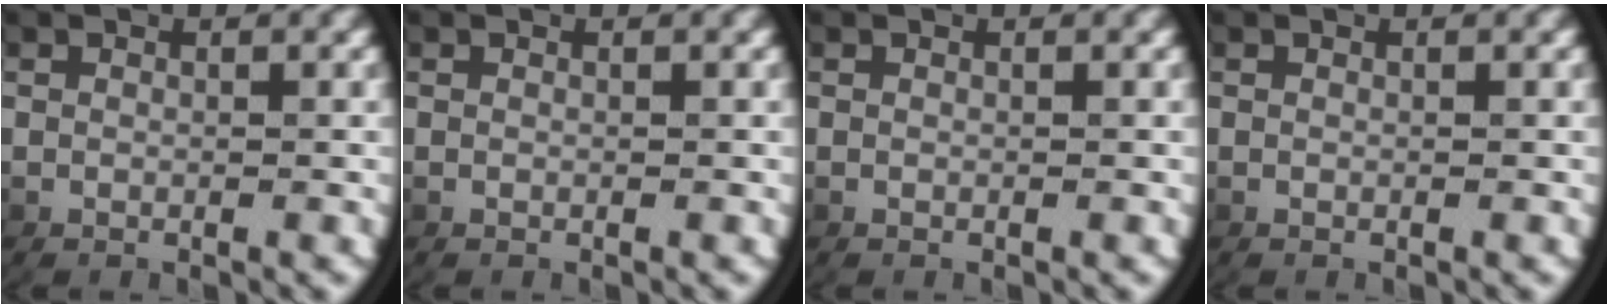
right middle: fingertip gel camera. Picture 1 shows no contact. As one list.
[{"total": 0.0}, {"total": 0.0}, {"total": 0.0}]